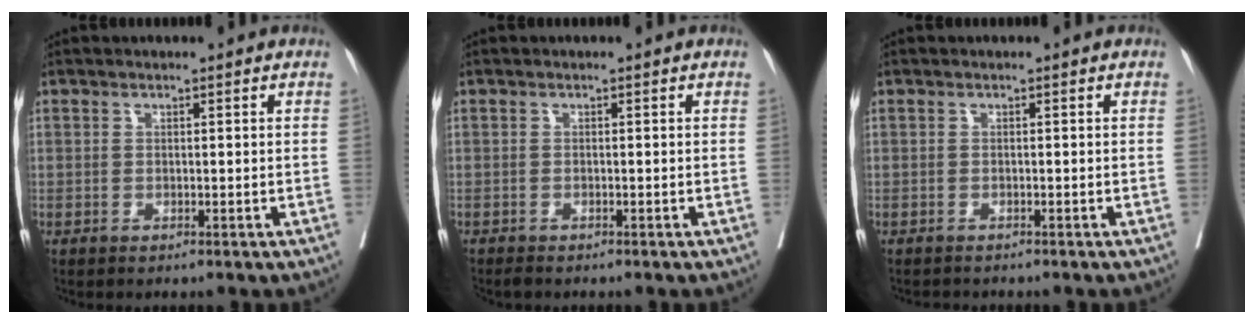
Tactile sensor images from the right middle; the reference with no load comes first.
{"total": 0.9, "force": [-0.9, 0.2, 0.2], "torque": [-0.010, -0.003, -0.016]}
{"total": 1.2, "force": [-1.2, 0.2, 0.1], "torque": [-0.011, -0.007, -0.019]}